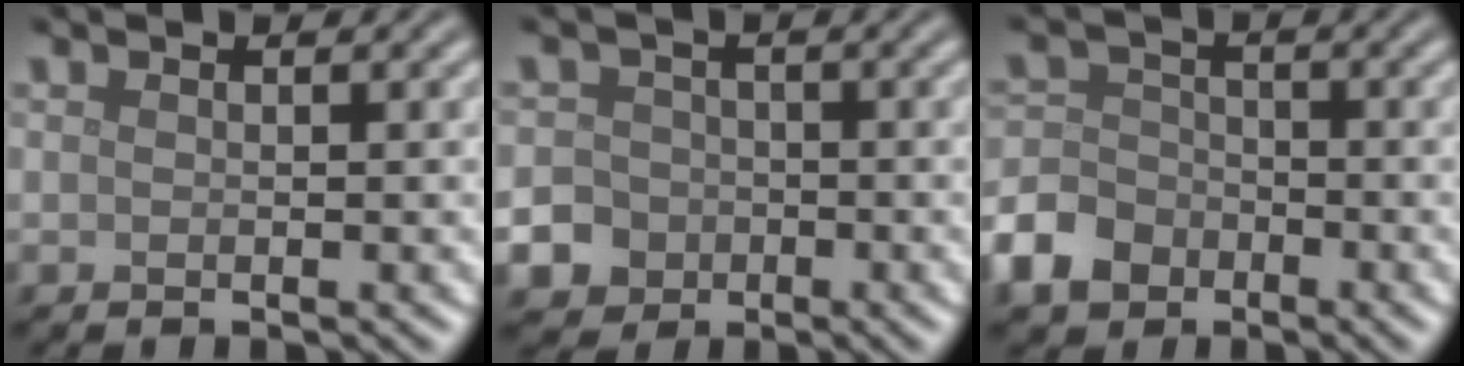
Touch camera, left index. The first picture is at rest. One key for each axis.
{"total": 9.3, "fx": -4.4, "fy": 8.0, "fz": 1.9, "tx": -0.050, "ty": -0.030, "tz": -0.099}
{"total": 5.6, "fx": -3.3, "fy": 4.0, "fz": 2.0, "tx": -0.045, "ty": -0.007, "tz": -0.075}